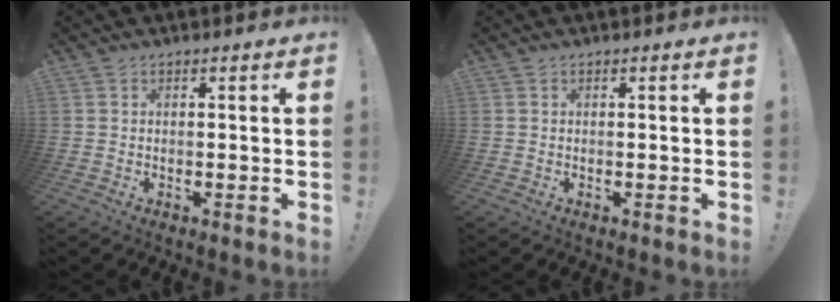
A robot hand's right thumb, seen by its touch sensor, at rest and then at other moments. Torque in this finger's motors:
{"motor_torque": [0.03, 0.03, -0.01, -0.01, 0.00]}